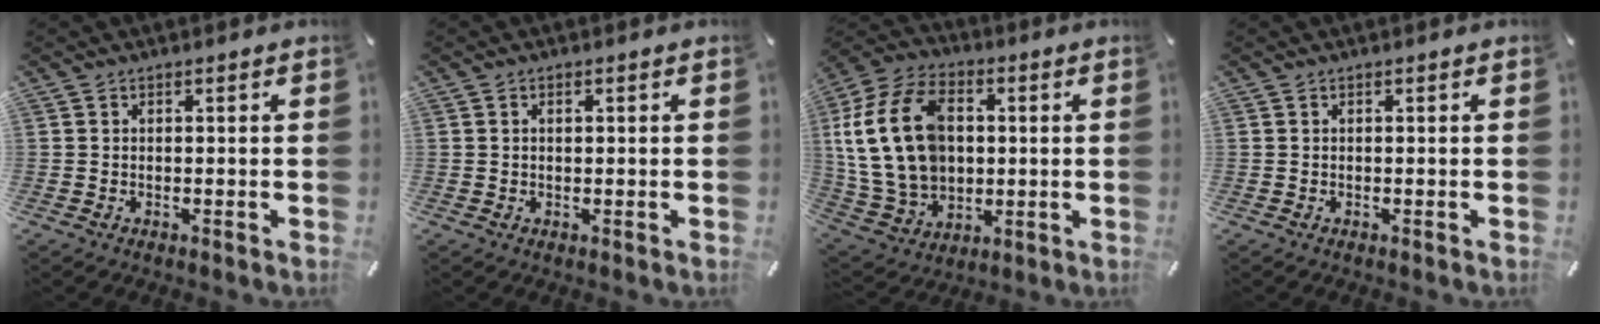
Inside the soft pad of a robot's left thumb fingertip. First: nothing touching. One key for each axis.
{"total": 0.9, "fx": 0.2, "fy": 0.5, "fz": 0.7, "tx": -0.016, "ty": 0.002, "tz": 0.004}
{"total": 19.8, "fx": 2.6, "fy": 15.0, "fz": 12.7, "tx": -0.281, "ty": -0.005, "tz": 0.045}
{"total": 0.0}